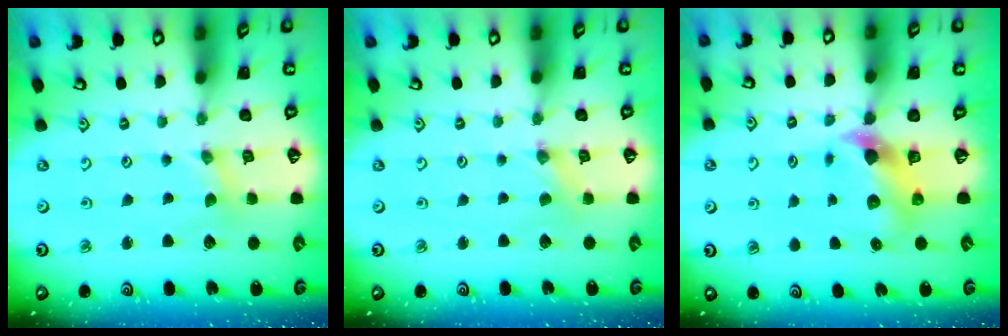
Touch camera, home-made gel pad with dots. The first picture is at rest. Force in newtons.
{"total": 0.7, "press": 0.7, "slide": 0.2}
{"total": 5.9, "press": 5.9, "slide": 0.9}